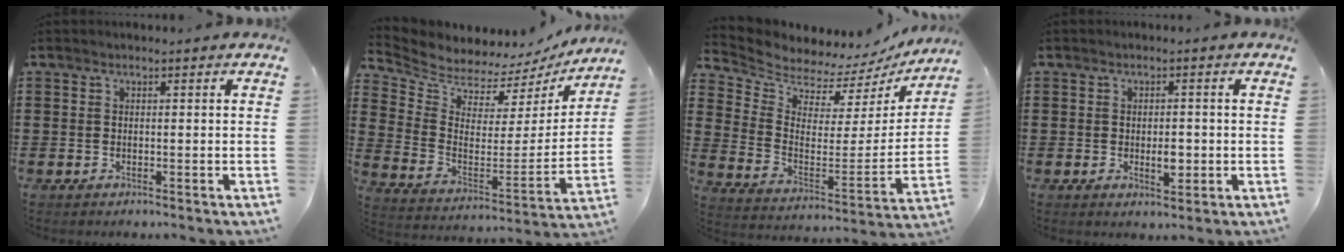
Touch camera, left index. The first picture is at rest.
{"total": 5.7, "force": [5.6, 1.2, -0.1], "torque": [-0.039, -0.057, 0.095]}
{"total": 5.8, "force": [5.7, 1.3, 0.0], "torque": [-0.042, -0.057, 0.094]}
{"total": 2.9, "force": [-0.3, 1.5, 2.5], "torque": [-0.031, -0.004, -0.009]}